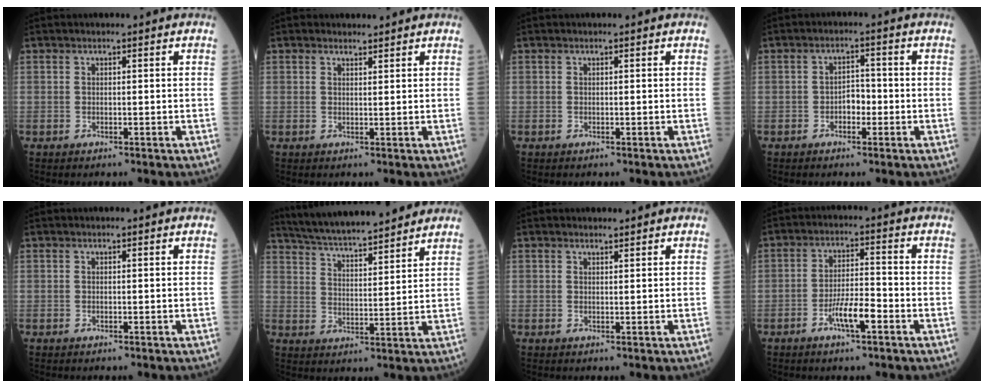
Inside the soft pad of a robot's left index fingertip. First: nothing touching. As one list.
[{"total": 1.2, "force": [1.1, 0.4, 0.0], "torque": [-0.006, 0.000, 0.016]}, {"total": 0.0}, {"total": 2.8, "force": [-1.0, 1.6, 2.1], "torque": [-0.029, 0.009, -0.020]}, {"total": 0.0}, {"total": 16.9, "force": [15.1, 1.9, 7.2], "torque": [-0.122, 0.019, 0.236]}, {"total": 1.1, "force": [1.0, 0.2, 0.0], "torque": [-0.009, -0.002, 0.017]}, {"total": 5.6, "force": [-2.8, 1.0, 4.7], "torque": [-0.093, 0.000, -0.053]}]